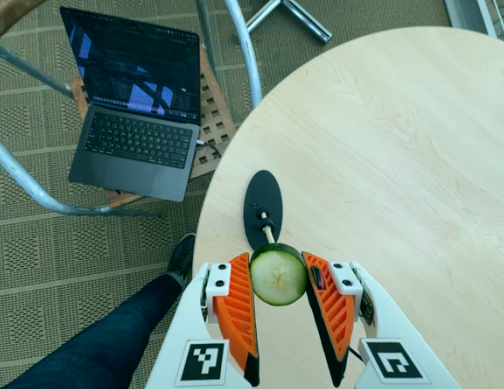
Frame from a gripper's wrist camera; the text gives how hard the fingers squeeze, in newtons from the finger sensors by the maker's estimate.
{"total": 8.3, "left": 7.6, "right": 9.0}